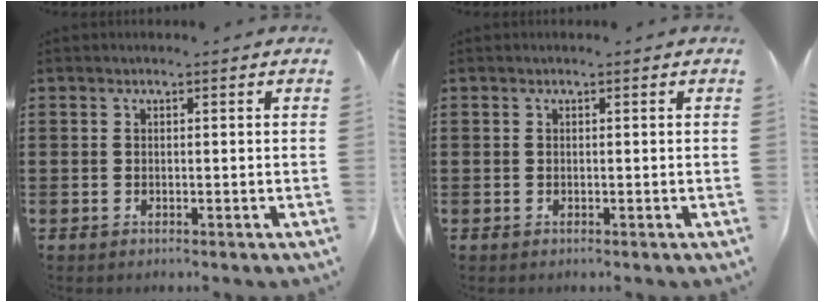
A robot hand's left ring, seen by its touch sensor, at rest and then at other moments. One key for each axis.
{"total": 0.0}